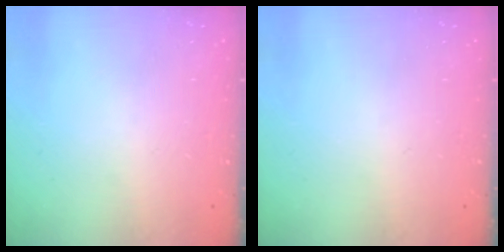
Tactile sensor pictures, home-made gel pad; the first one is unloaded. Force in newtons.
{"total": 0.0}